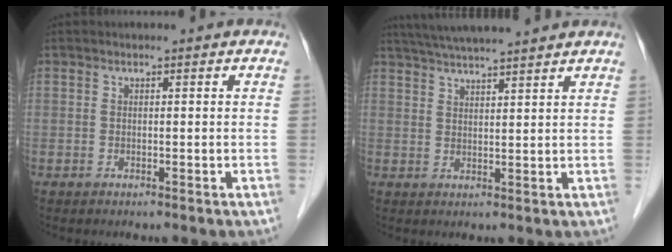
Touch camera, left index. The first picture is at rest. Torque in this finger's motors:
{"motor_torque": [0.17, -0.62, 0.32, 0.06]}